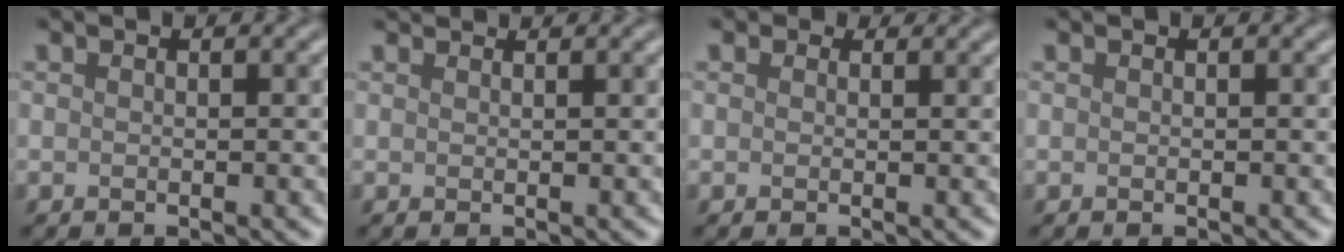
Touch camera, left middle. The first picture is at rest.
{"total": 0.8, "force": [0.8, 0.0, 0.1], "torque": [-0.006, 0.002, 0.013]}
{"total": 0.9, "force": [0.6, 0.5, 0.3], "torque": [-0.007, 0.000, 0.001]}
{"total": 0.0}